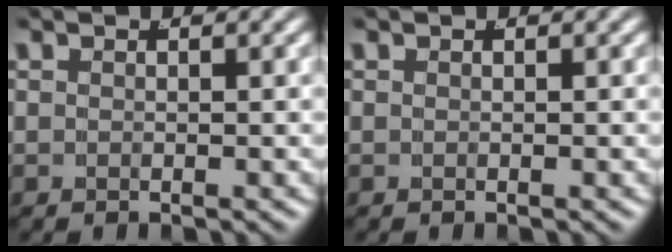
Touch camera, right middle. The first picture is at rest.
{"total": 0.0}